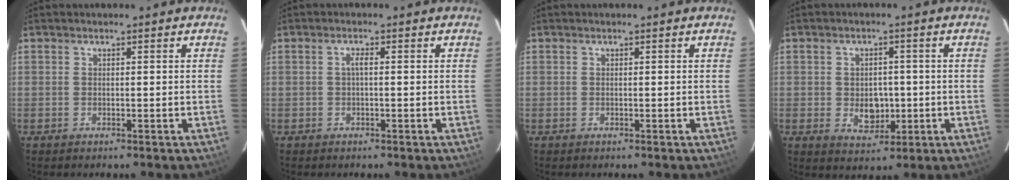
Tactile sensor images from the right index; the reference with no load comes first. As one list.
[{"total": 1.0, "force": [-0.1, 0.2, 1.0], "torque": [-0.018, 0.005, -0.003]}, {"total": 0.0}, {"total": 5.6, "force": [-0.8, 4.3, 3.5], "torque": [-0.061, -0.001, -0.002]}]